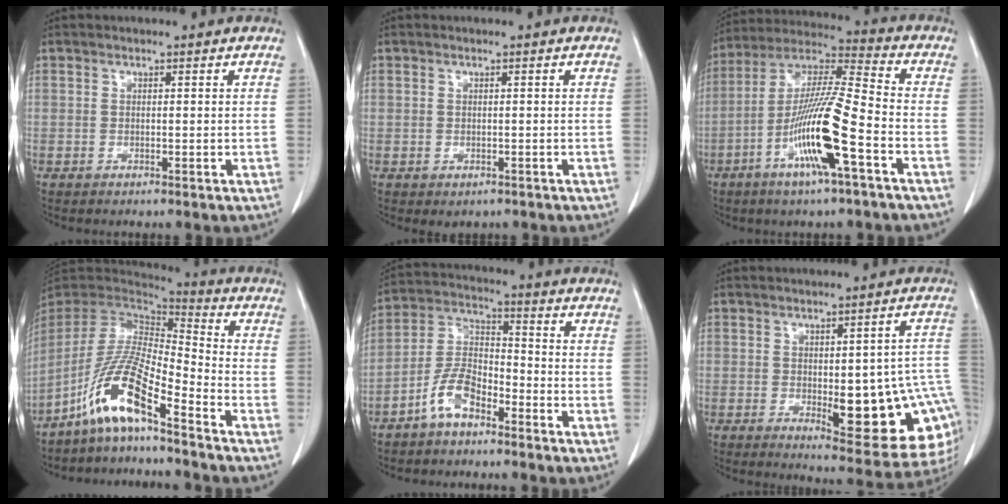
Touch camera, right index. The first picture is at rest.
{"total": 1.5, "force": [-0.7, 1.3, 0.4], "torque": [-0.006, 0.001, -0.002]}
{"total": 15.5, "force": [-5.8, 0.6, 14.4], "torque": [-0.284, -0.004, -0.111]}
{"total": 12.0, "force": [-7.8, 0.9, 9.0], "torque": [-0.189, -0.005, -0.153]}
{"total": 7.5, "force": [-4.8, 3.0, 4.9], "torque": [-0.114, 0.013, -0.099]}
{"total": 17.0, "force": [-2.8, 5.3, 16.0], "torque": [-0.128, 0.016, -0.012]}